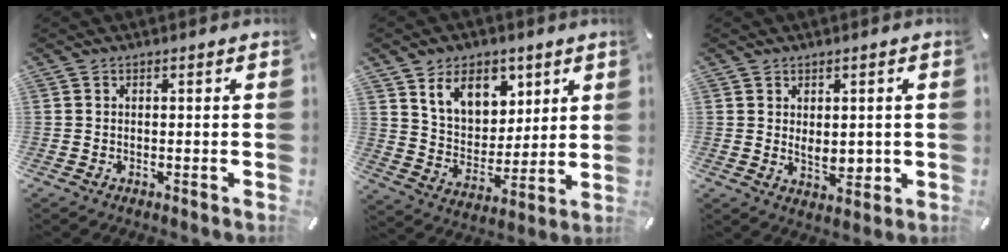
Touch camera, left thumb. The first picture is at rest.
{"total": 11.8, "force": [7.2, 8.4, 4.0], "torque": [-0.072, -0.035, 0.136]}
{"total": 4.4, "force": [0.8, 3.1, 3.0], "torque": [-0.033, -0.005, 0.014]}